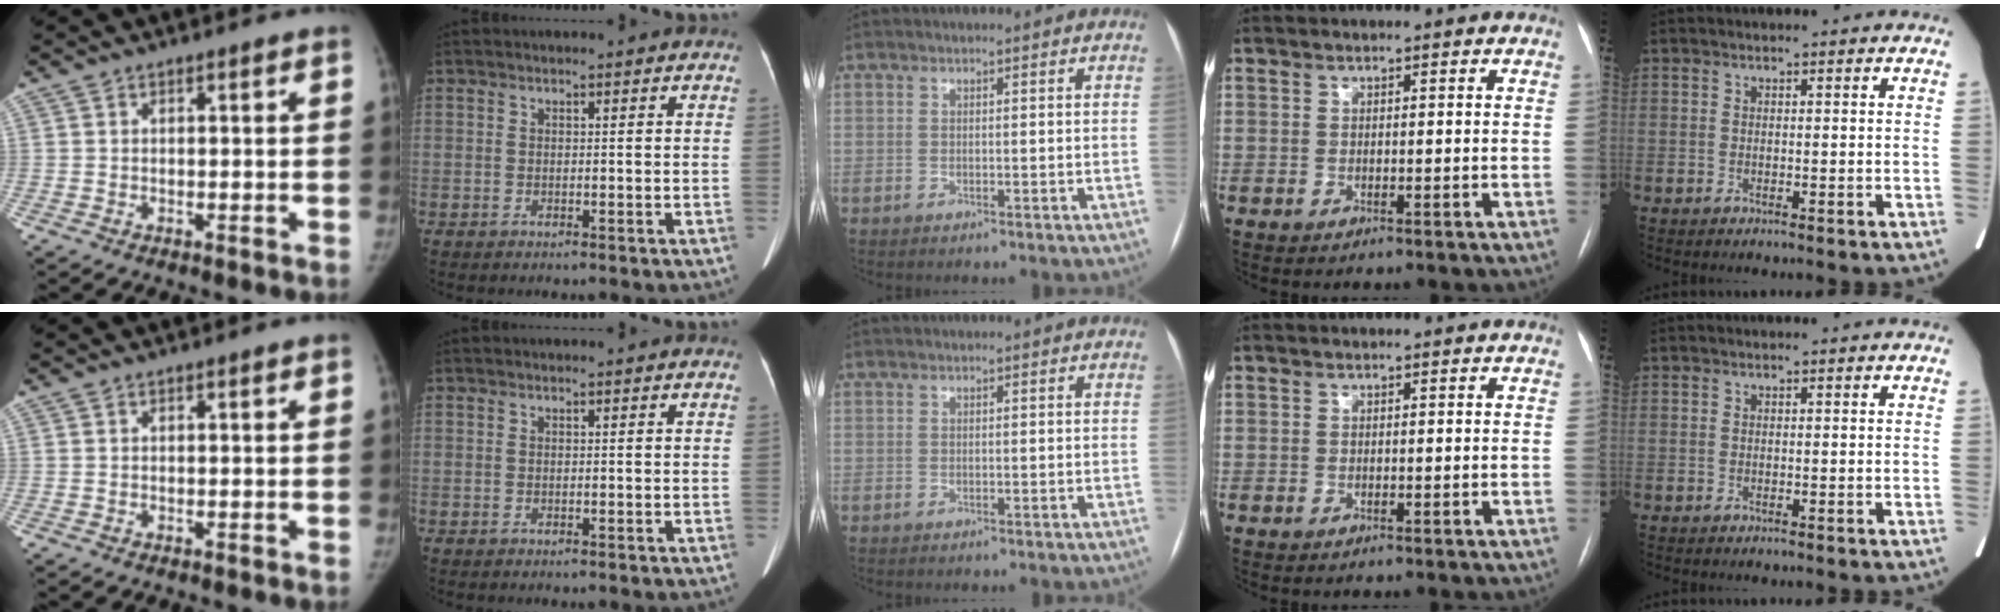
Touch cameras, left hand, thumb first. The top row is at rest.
{}